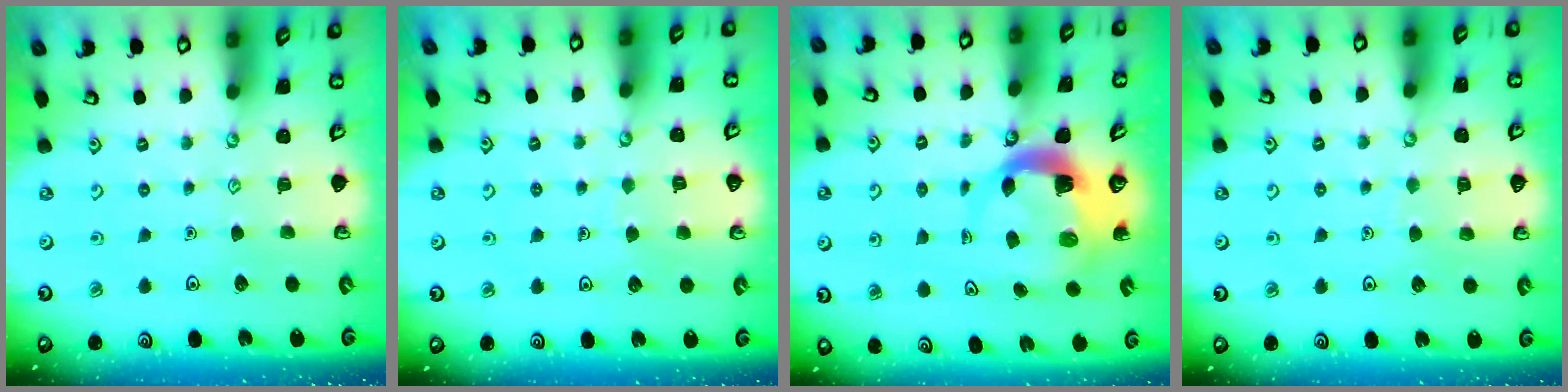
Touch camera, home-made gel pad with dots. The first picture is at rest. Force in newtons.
{"total": 3.5, "press": 3.5, "slide": 0.1}
{"total": 5.6, "press": 5.6, "slide": 0.8}
{"total": 4.4, "press": 4.4, "slide": 0.4}